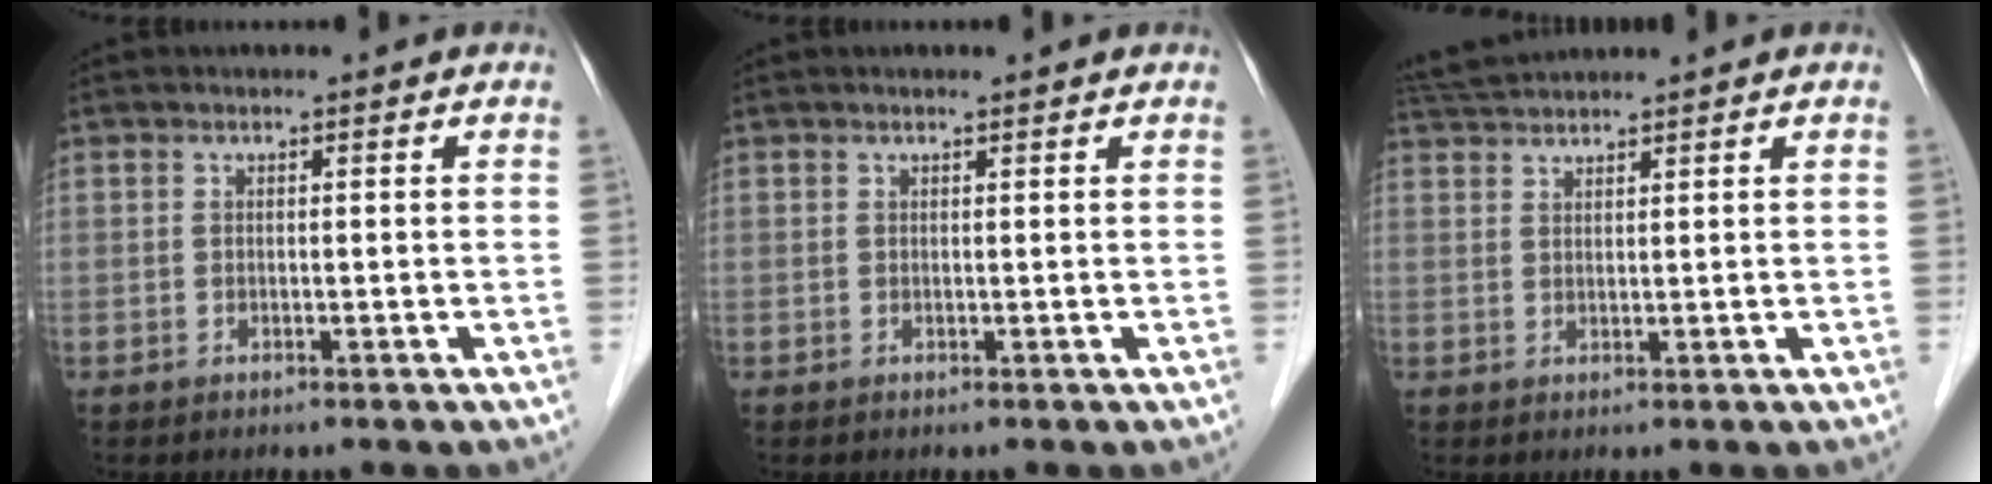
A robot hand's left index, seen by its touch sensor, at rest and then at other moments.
{"total": 1.3, "force": [1.3, 0.1, 0.4], "torque": [-0.011, 0.011, 0.017]}
{"total": 4.4, "force": [4.3, -0.2, 1.0], "torque": [-0.023, 0.029, 0.085]}